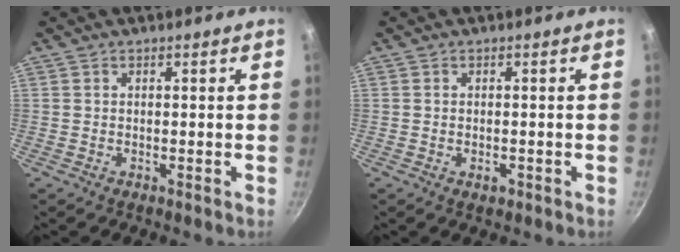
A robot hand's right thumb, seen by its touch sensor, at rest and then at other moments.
{"total": 1.5, "force": [-0.7, 0.9, 1.0], "torque": [-0.017, 0.000, -0.011]}